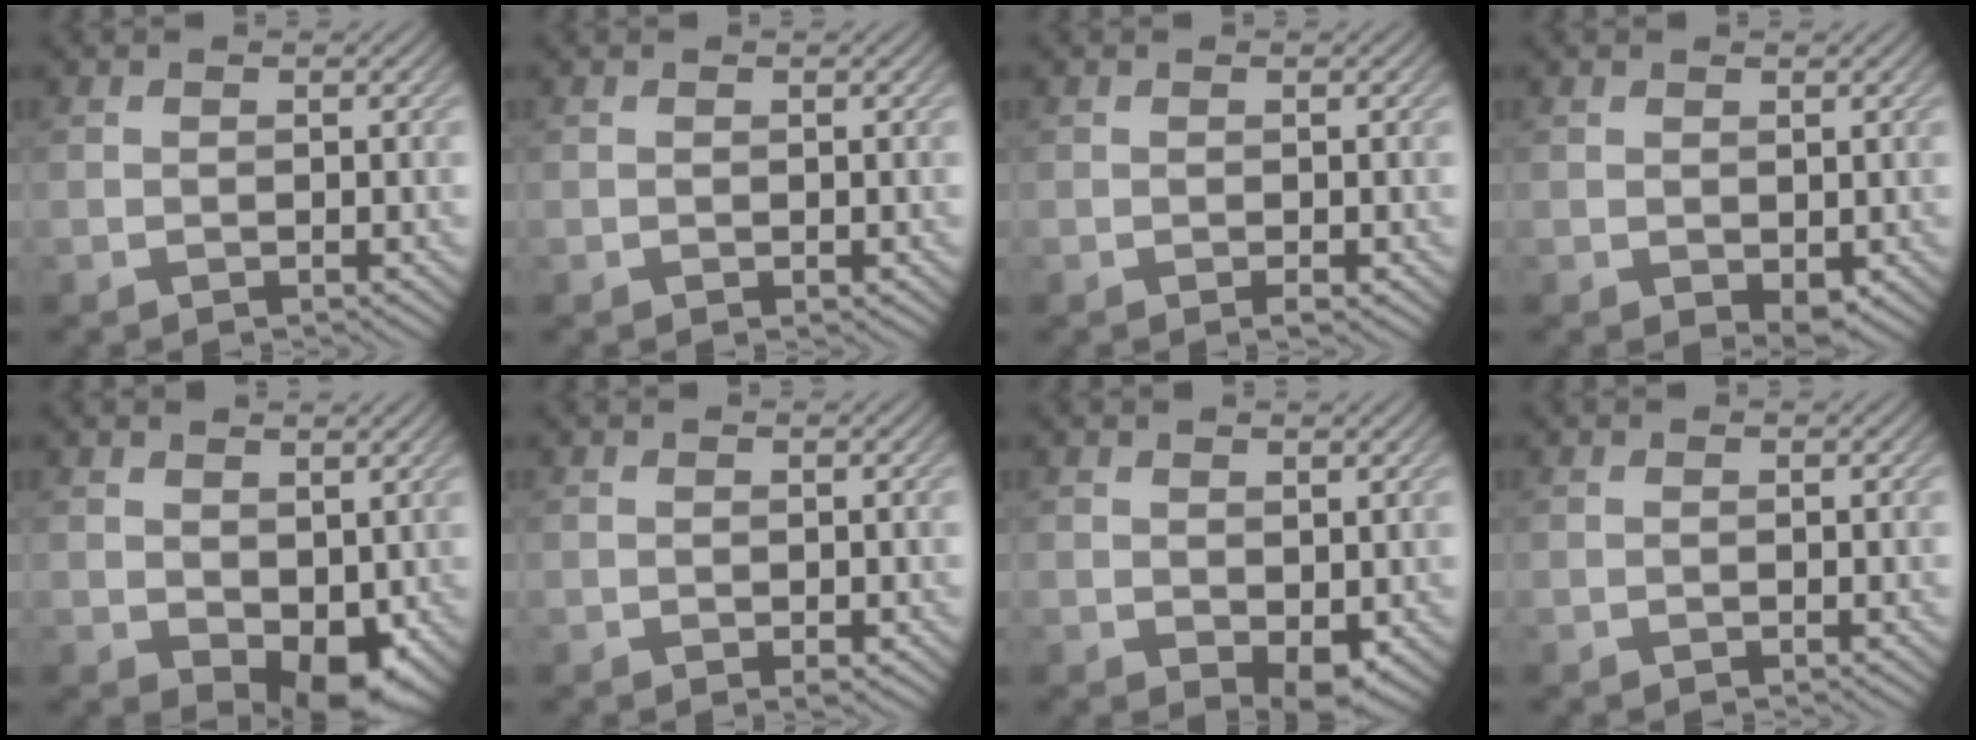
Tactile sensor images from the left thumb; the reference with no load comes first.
{"total": 0.0}
{"total": 0.6, "force": [-0.3, 0.2, 0.4], "torque": [-0.009, -0.003, -0.004]}
{"total": 1.5, "force": [0.0, 1.0, 1.2], "torque": [-0.021, -0.010, 0.007]}
{"total": 6.4, "force": [-0.2, 4.2, 4.8], "torque": [-0.081, -0.027, 0.010]}
{"total": 0.7, "force": [-0.1, 0.4, 0.5], "torque": [-0.005, -0.004, 0.000]}
{"total": 2.8, "force": [0.1, 1.7, 2.2], "torque": [-0.038, -0.013, 0.010]}
{"total": 0.0}